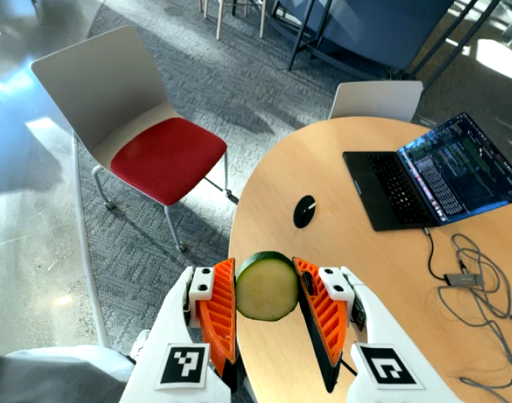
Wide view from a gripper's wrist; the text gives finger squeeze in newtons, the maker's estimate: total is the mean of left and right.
{"total": 9.7, "left": 9.8, "right": 9.5}